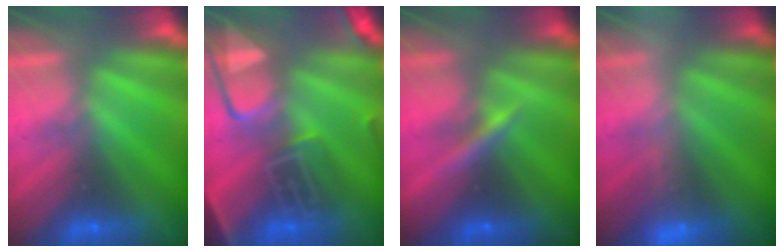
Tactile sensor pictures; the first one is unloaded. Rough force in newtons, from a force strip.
{"total": 7.0}
{"total": 2.9}
{"total": 2.2}